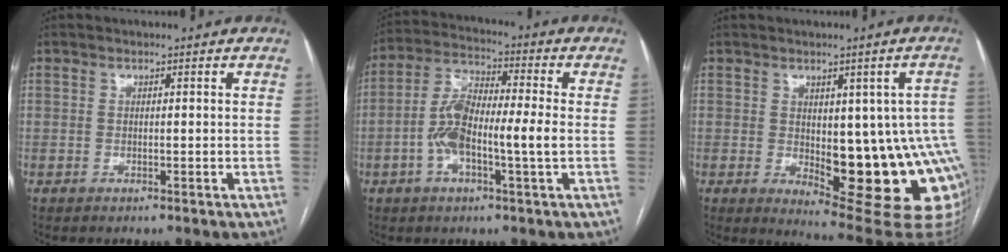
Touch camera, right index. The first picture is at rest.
{"total": 10.2, "force": [-1.6, 1.9, 9.9], "torque": [-0.206, 0.021, -0.036]}
{"total": 17.2, "force": [-2.5, 5.9, 16.0], "torque": [-0.125, 0.010, -0.008]}